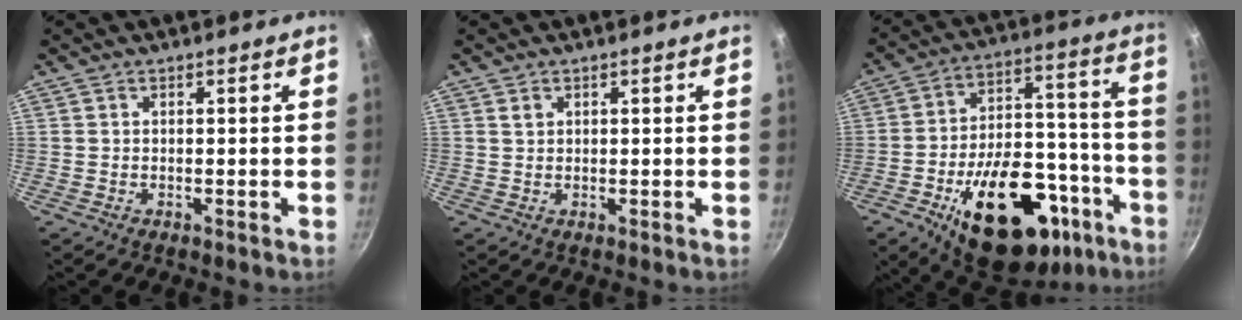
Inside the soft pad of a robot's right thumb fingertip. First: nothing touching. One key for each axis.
{"total": 1.1, "fx": 0.6, "fy": 0.8, "fz": 0.5, "tx": -0.006, "ty": -0.001, "tz": 0.010}
{"total": 30.2, "fx": -14.4, "fy": 16.6, "fz": 20.8, "tx": -0.253, "ty": 0.073, "tz": -0.191}